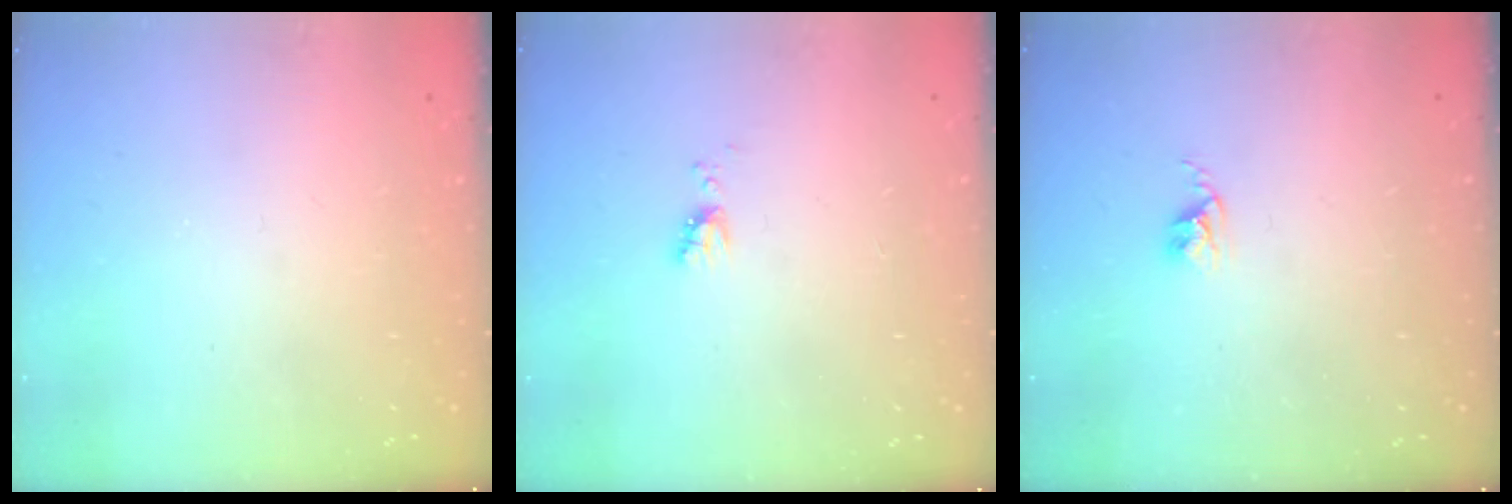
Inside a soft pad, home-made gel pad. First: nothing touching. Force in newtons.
{"total": 3.9, "press": 3.9, "slide": 0.6}
{"total": 2.4, "press": 2.4, "slide": 0.3}